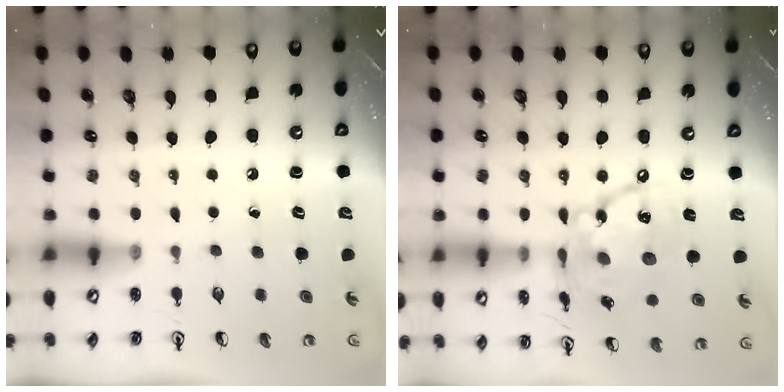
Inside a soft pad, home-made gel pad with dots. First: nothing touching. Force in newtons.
{"total": 16.4, "press": 16.3, "slide": 1.9}